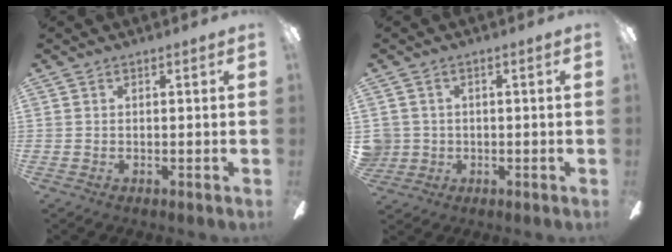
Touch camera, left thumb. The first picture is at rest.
{"total": 3.3, "force": [0.2, 3.3, 0.3], "torque": [-0.014, 0.010, 0.005]}